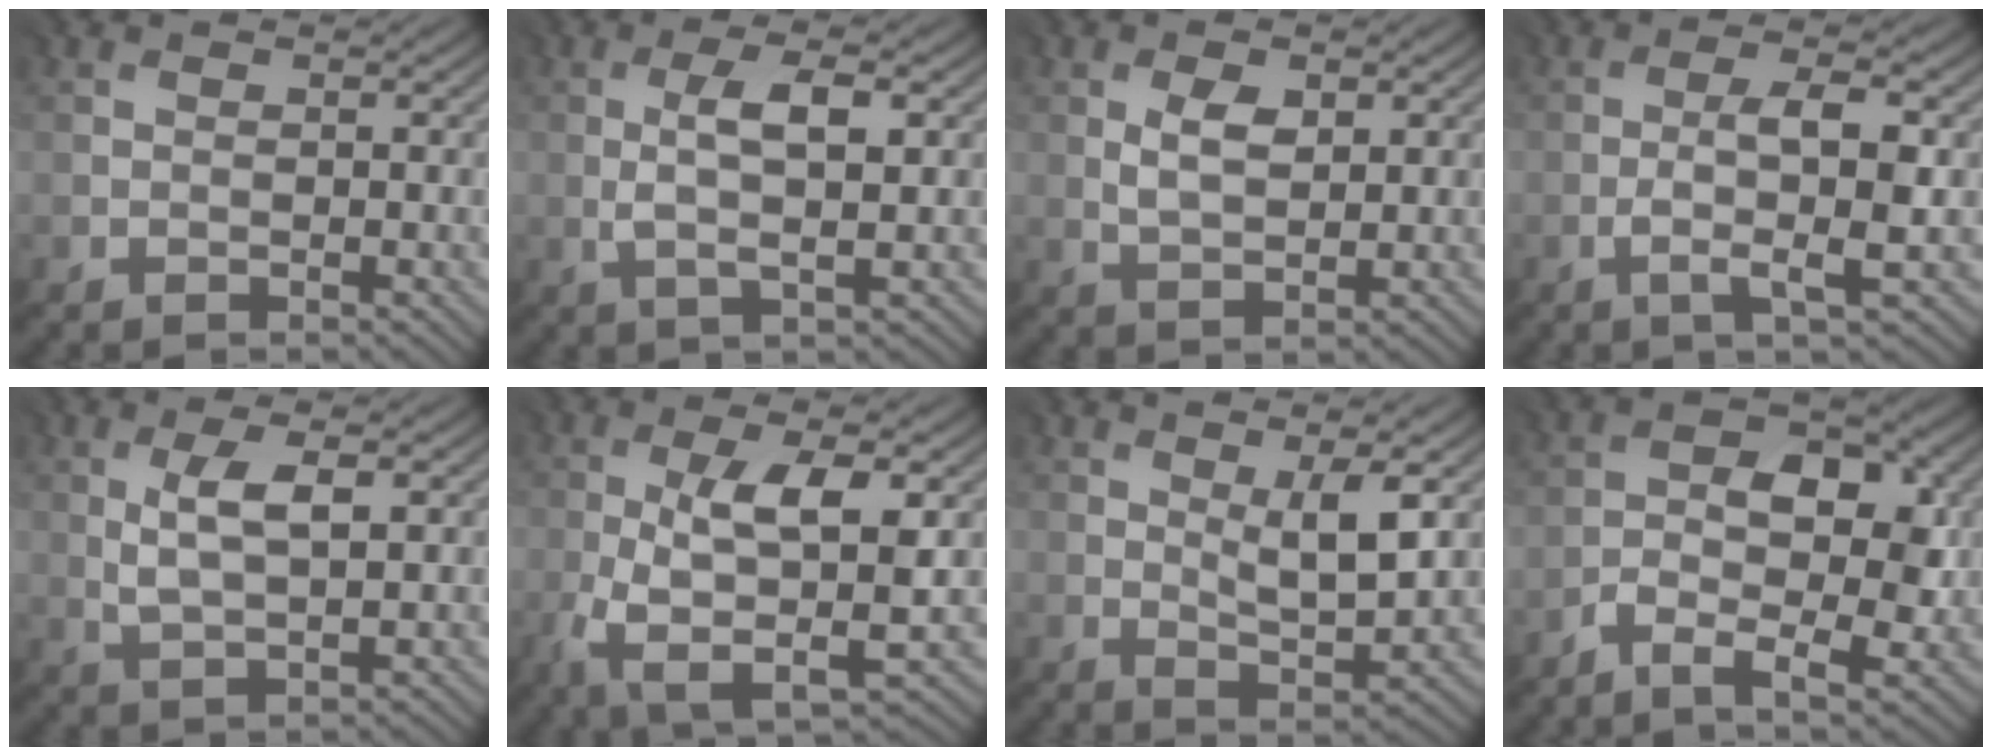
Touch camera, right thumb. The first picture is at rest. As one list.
[{"total": 4.5, "force": [0.6, 1.0, 4.3], "torque": [-0.087, 0.002, 0.011]}, {"total": 3.0, "force": [1.2, 1.6, 2.3], "torque": [-0.052, -0.003, 0.026]}, {"total": 5.0, "force": [-1.0, 0.7, 4.9], "torque": [-0.087, 0.005, -0.018]}, {"total": 4.3, "force": [1.1, 1.4, 4.0], "torque": [-0.084, -0.001, 0.026]}, {"total": 8.7, "force": [-1.9, 3.1, 7.9], "torque": [-0.162, -0.011, -0.034]}, {"total": 5.1, "force": [1.7, 1.4, 4.7], "torque": [-0.084, -0.006, 0.034]}, {"total": 6.5, "force": [-2.0, 3.0, 5.4], "torque": [-0.087, 0.004, -0.041]}]